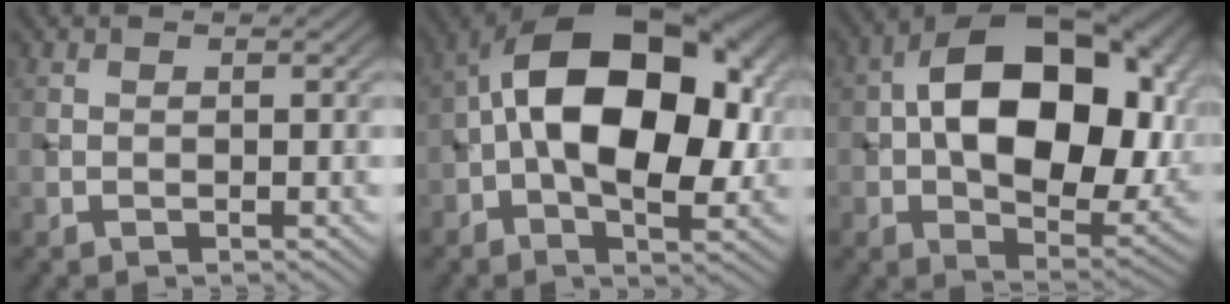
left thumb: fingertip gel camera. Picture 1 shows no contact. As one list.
[{"total": 16.6, "force": [0.7, 9.6, 13.5], "torque": [-0.209, 0.030, -0.006]}, {"total": 18.4, "force": [2.1, 11.5, 14.2], "torque": [-0.225, -0.004, 0.038]}]